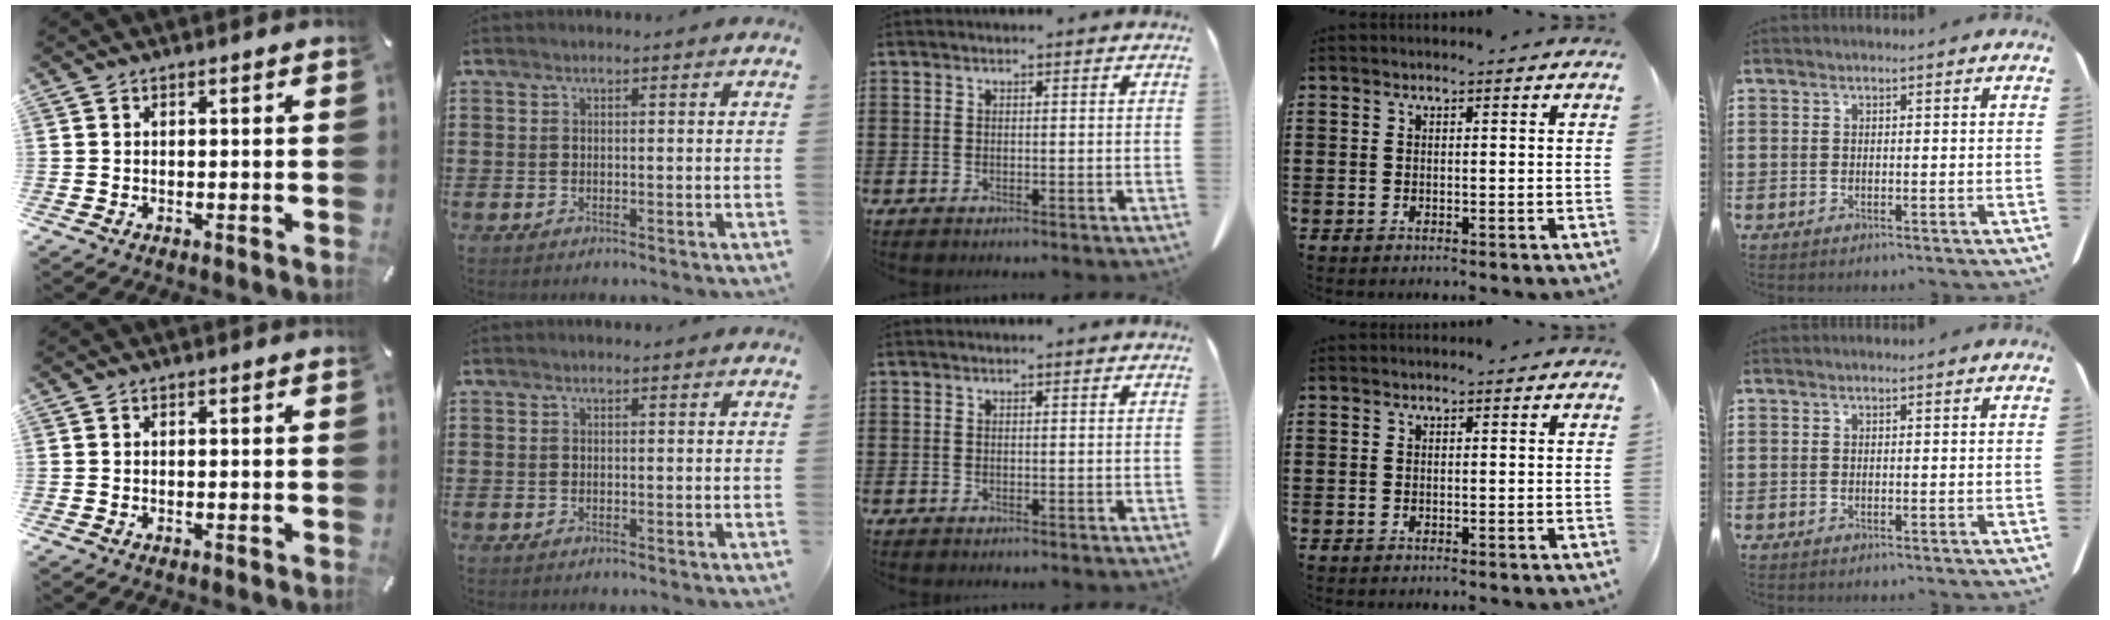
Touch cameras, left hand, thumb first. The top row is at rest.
{}